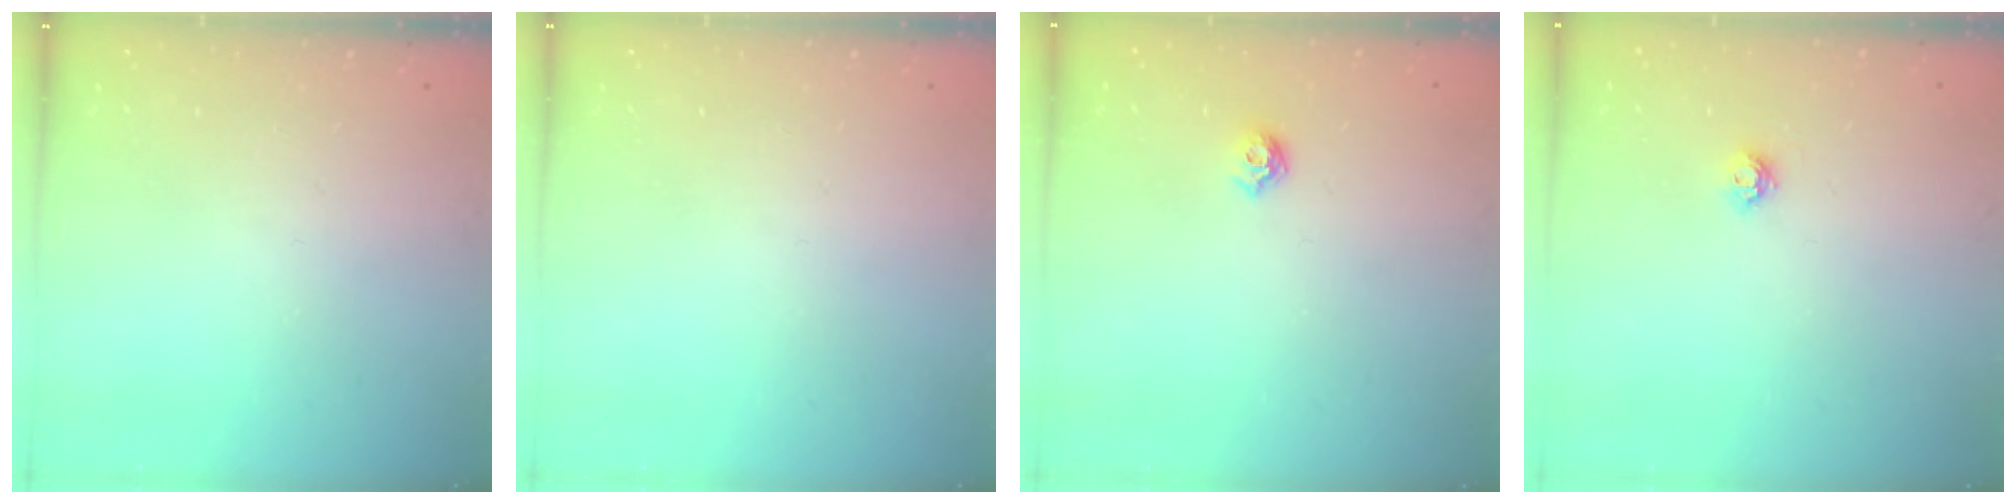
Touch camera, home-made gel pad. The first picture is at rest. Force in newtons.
{"total": 0.0}
{"total": 5.9, "press": 5.8, "slide": 1.0}
{"total": 4.3, "press": 4.3, "slide": 0.6}